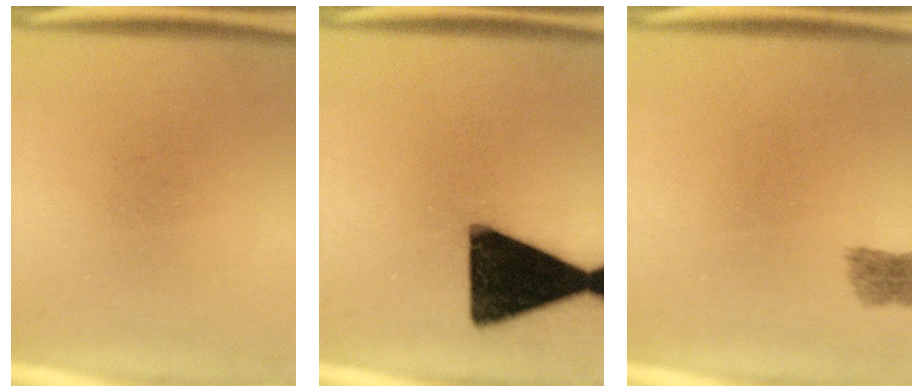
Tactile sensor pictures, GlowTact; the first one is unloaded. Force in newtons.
{"total": 18.1}
{"total": 1.9}